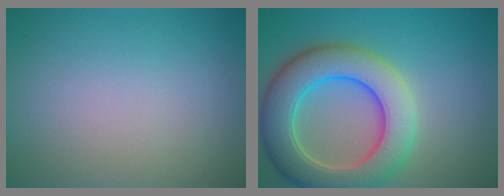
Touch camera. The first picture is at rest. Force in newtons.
{"total": 9.0, "press": 9.0, "slide": 0.3}